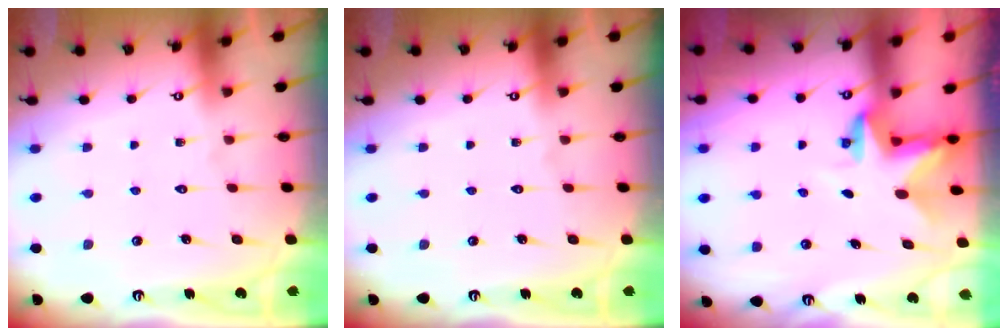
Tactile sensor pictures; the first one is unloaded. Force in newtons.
{"total": 0.0}
{"total": 2.8, "press": 2.8, "slide": 0.2}